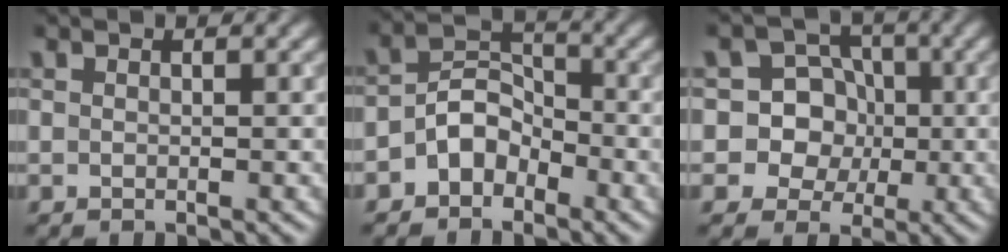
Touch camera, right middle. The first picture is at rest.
{"total": 3.3, "force": [-2.0, 2.2, 1.5], "torque": [-0.021, 0.013, -0.043]}
{"total": 9.6, "force": [-0.3, 9.3, 2.7], "torque": [-0.060, 0.038, -0.021]}